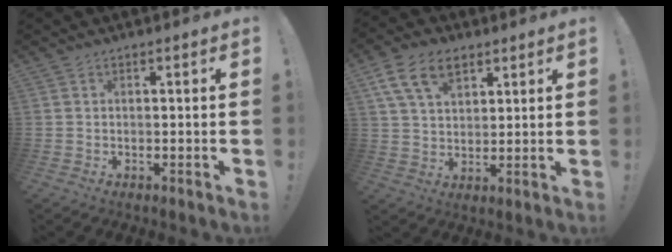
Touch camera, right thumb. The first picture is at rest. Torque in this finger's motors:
{"motor_torque": [0.09, 0.10, 0.27, -0.01, 0.01]}